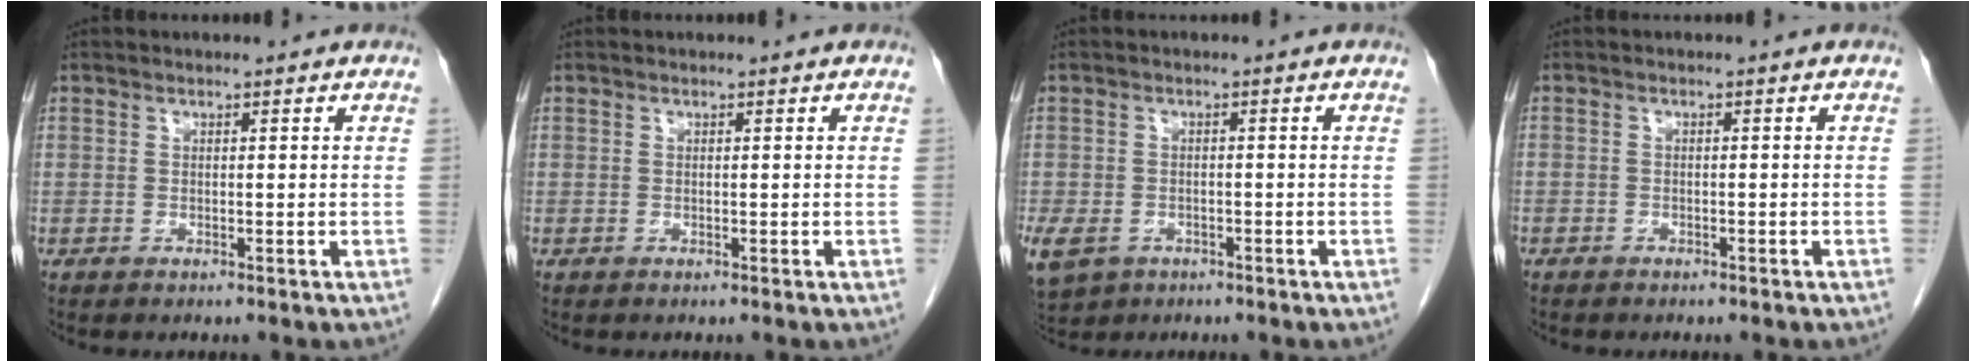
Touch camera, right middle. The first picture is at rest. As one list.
[{"total": 0.0}, {"total": 12.4, "force": [-6.0, 9.5, 5.2], "torque": [-0.163, -0.011, -0.083]}, {"total": 1.6, "force": [-1.4, 0.7, 0.5], "torque": [-0.009, 0.000, -0.017]}]